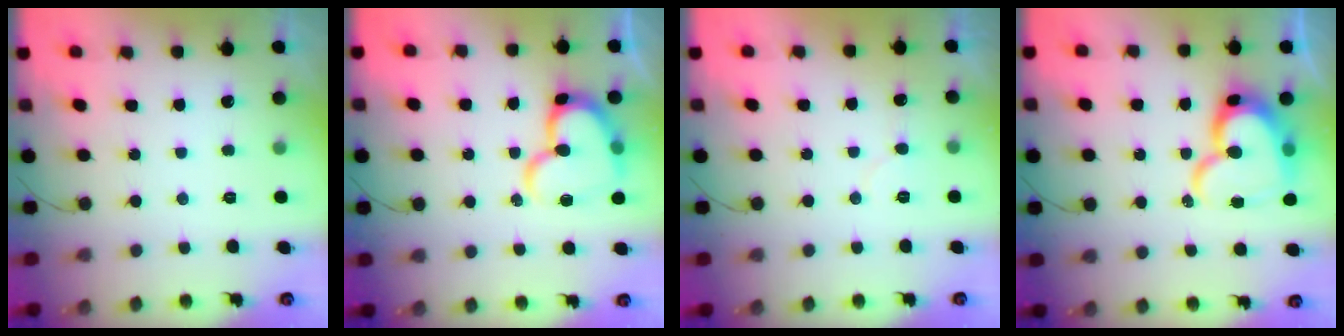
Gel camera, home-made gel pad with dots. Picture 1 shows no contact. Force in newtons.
{"total": 16.6, "press": 16.6, "slide": 1.5}
{"total": 5.6, "press": 5.6, "slide": 0.5}
{"total": 17.1, "press": 17.0, "slide": 1.8}